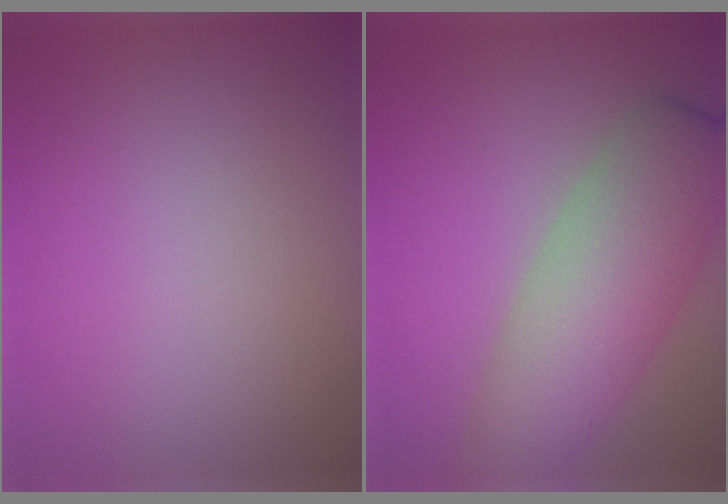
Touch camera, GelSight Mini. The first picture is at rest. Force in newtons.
{"total": 9.2, "press": 9.2, "slide": 0.5}